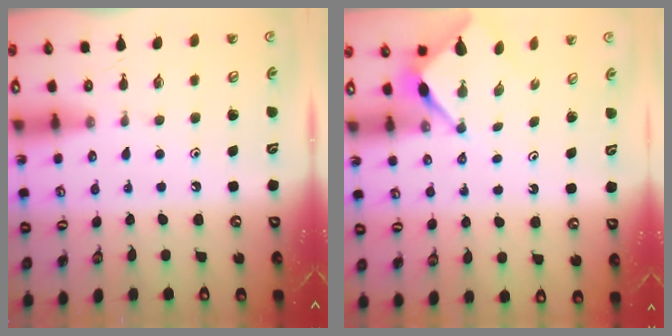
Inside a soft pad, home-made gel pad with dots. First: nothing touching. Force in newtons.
{"total": 2.9, "press": 2.9, "slide": 0.3}